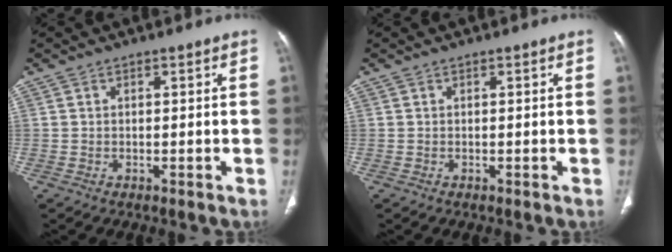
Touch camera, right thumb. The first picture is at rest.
{"total": 0.0}